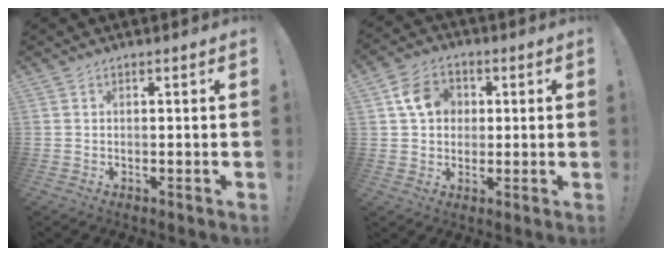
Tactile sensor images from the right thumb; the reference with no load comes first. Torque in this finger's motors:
{"motor_torque": [0.03, 0.06, 0.33, 0.38, 0.01]}